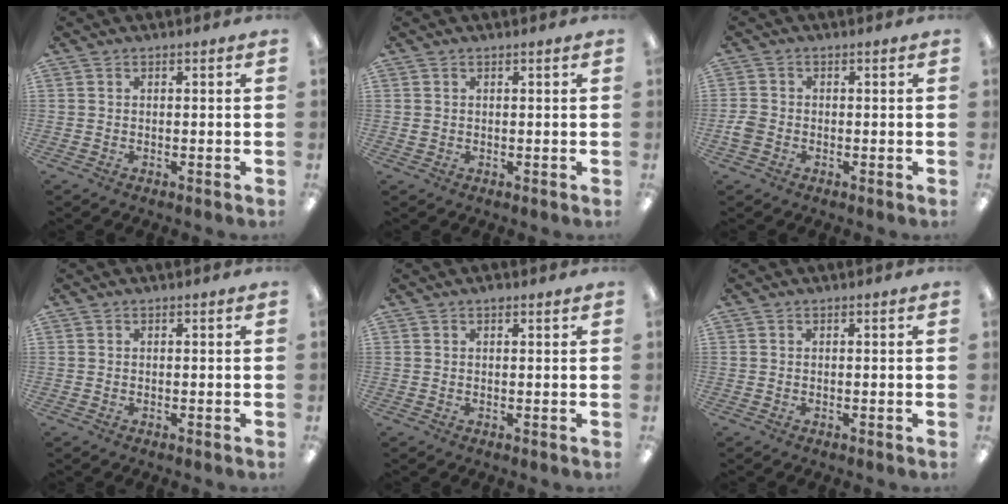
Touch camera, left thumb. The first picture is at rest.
{"total": 0.7, "force": [0.4, 0.6, 0.2], "torque": [-0.004, 0.003, 0.006]}
{"total": 2.8, "force": [-0.9, 2.2, 1.4], "torque": [-0.022, 0.007, -0.015]}
{"total": 0.0}
{"total": 1.0, "force": [0.8, 0.3, 0.6], "torque": [-0.005, -0.001, 0.012]}
{"total": 0.0}